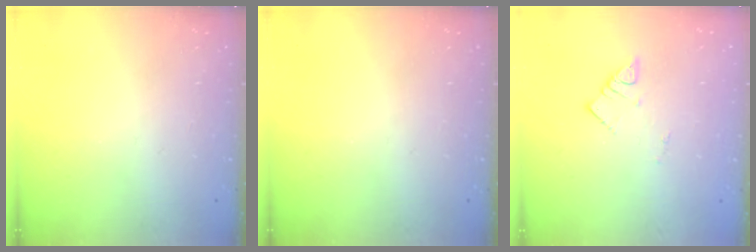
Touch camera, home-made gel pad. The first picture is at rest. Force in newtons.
{"total": 0.0}
{"total": 2.6, "press": 2.6, "slide": 0.1}